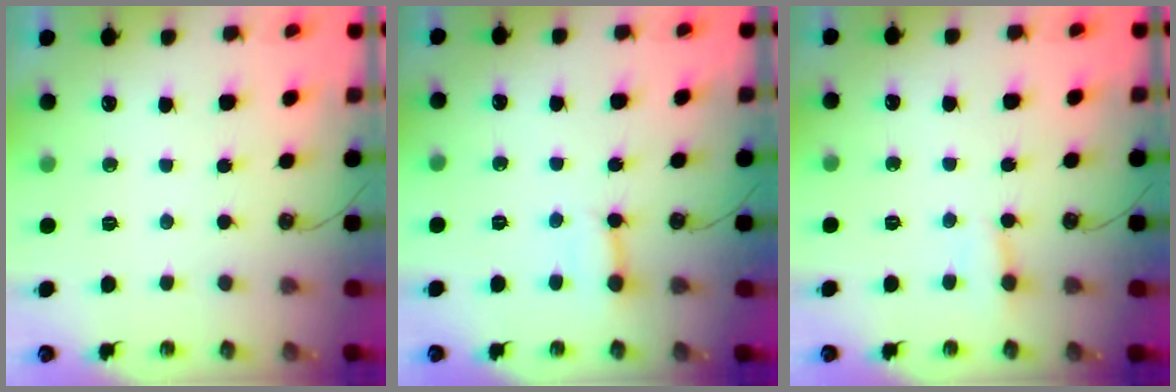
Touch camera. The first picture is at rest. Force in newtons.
{"total": 3.1, "press": 3.1, "slide": 0.5}
{"total": 2.8, "press": 2.8, "slide": 0.3}